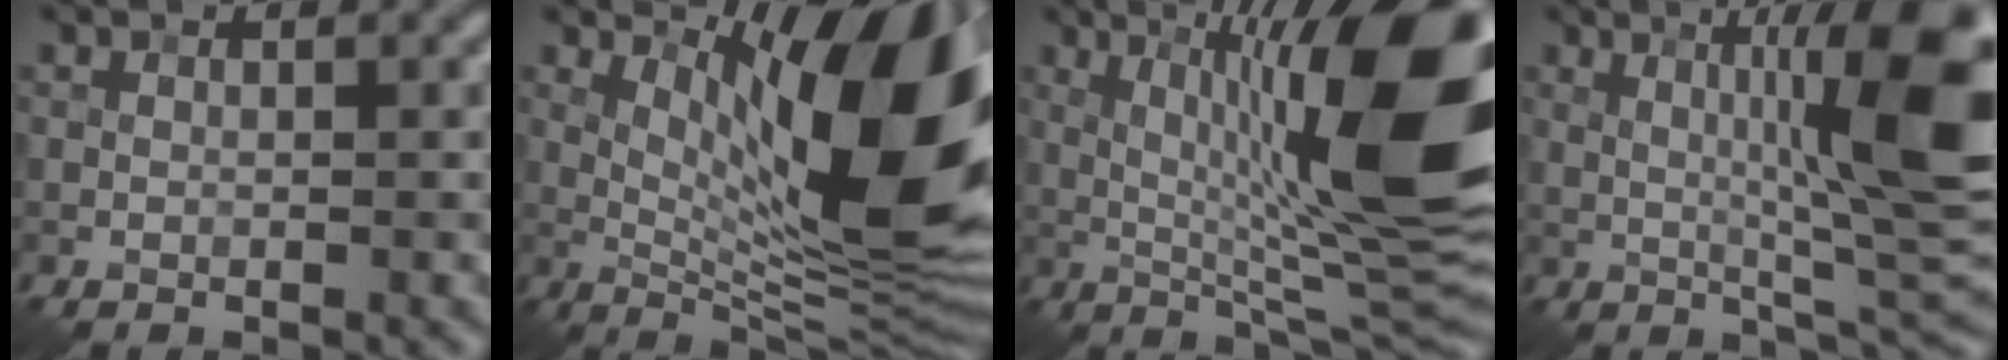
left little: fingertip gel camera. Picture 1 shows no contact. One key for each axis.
{"total": 13.5, "fx": 3.4, "fy": 3.9, "fz": 12.4, "tx": -0.174, "ty": 0.002, "tz": 0.057}
{"total": 15.7, "fx": 2.4, "fy": 4.3, "fz": 14.9, "tx": -0.205, "ty": 0.015, "tz": 0.027}
{"total": 12.5, "fx": 1.9, "fy": 2.8, "fz": 12.1, "tx": -0.164, "ty": 0.010, "tz": 0.028}